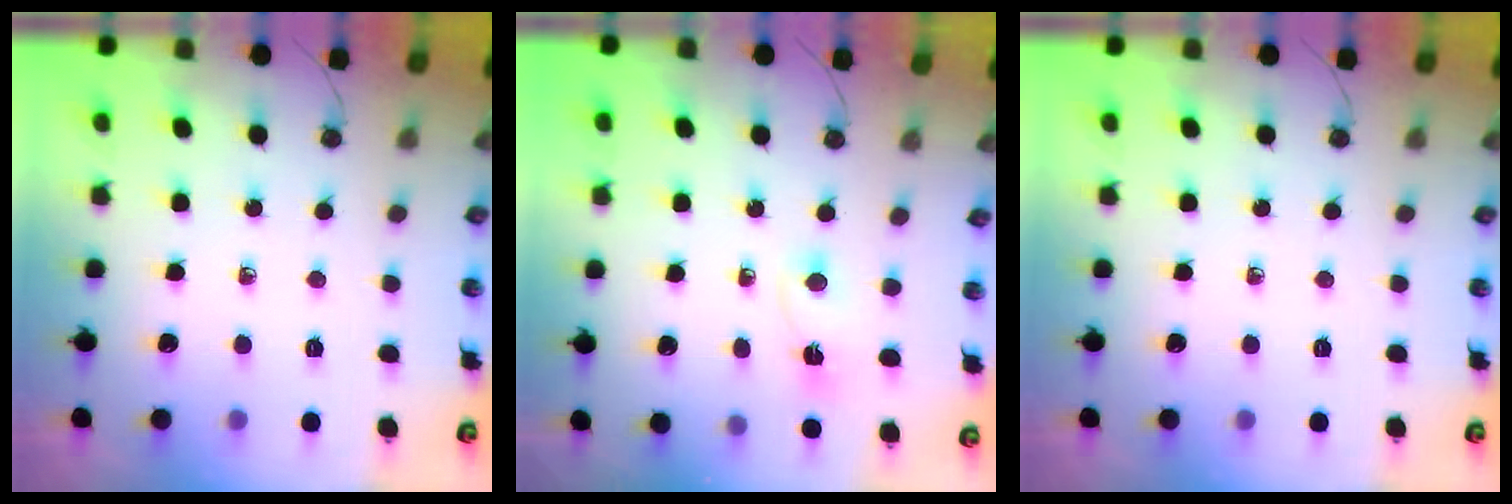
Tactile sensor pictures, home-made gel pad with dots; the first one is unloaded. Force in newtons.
{"total": 2.4, "press": 2.3, "slide": 0.6}
{"total": 0.0}